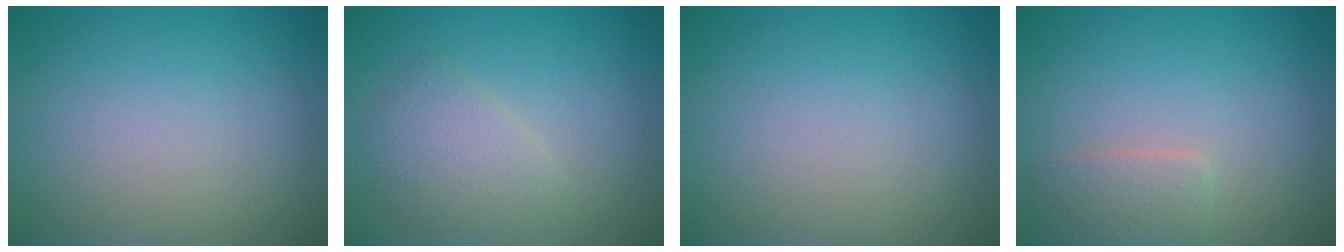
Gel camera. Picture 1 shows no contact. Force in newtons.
{"total": 2.9, "press": 2.9, "slide": 0.1}
{"total": 0.0}
{"total": 2.0, "press": 2.0, "slide": 0.1}